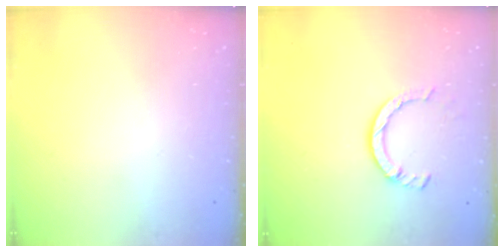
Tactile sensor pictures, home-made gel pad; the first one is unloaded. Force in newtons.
{"total": 6.7, "press": 6.7, "slide": 0.9}